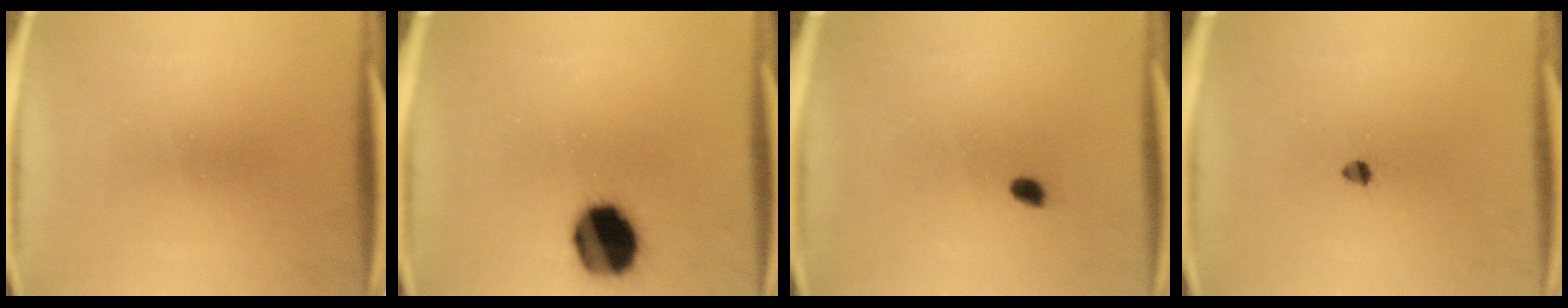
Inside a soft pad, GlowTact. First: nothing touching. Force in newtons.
{"total": 15.6}
{"total": 1.6}
{"total": 1.4}